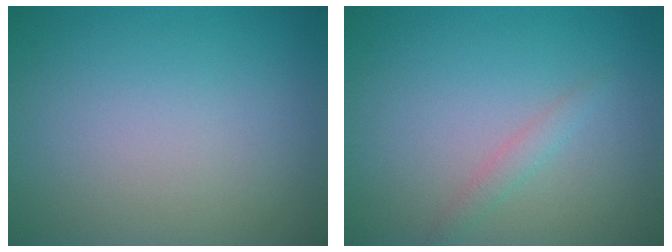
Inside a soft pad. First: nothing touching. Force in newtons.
{"total": 1.1, "press": 1.1, "slide": 0.1}